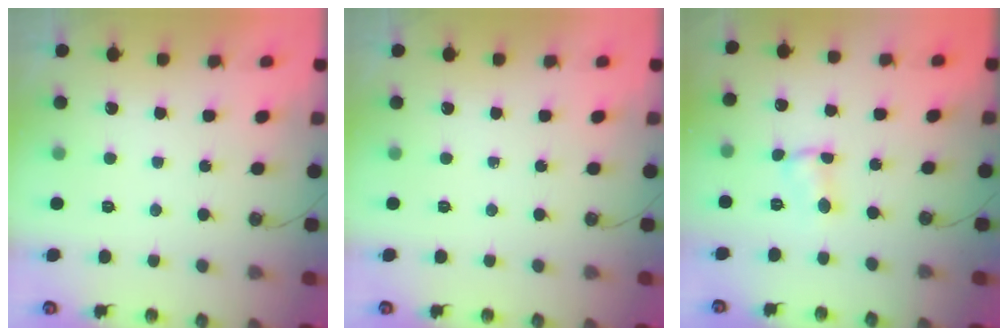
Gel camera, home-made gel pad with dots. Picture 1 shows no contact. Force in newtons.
{"total": 0.0}
{"total": 1.6, "press": 1.6, "slide": 0.3}